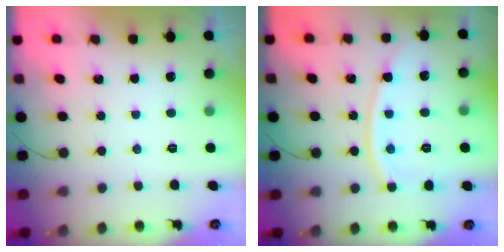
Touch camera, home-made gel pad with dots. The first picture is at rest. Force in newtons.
{"total": 11.3, "press": 11.2, "slide": 1.3}